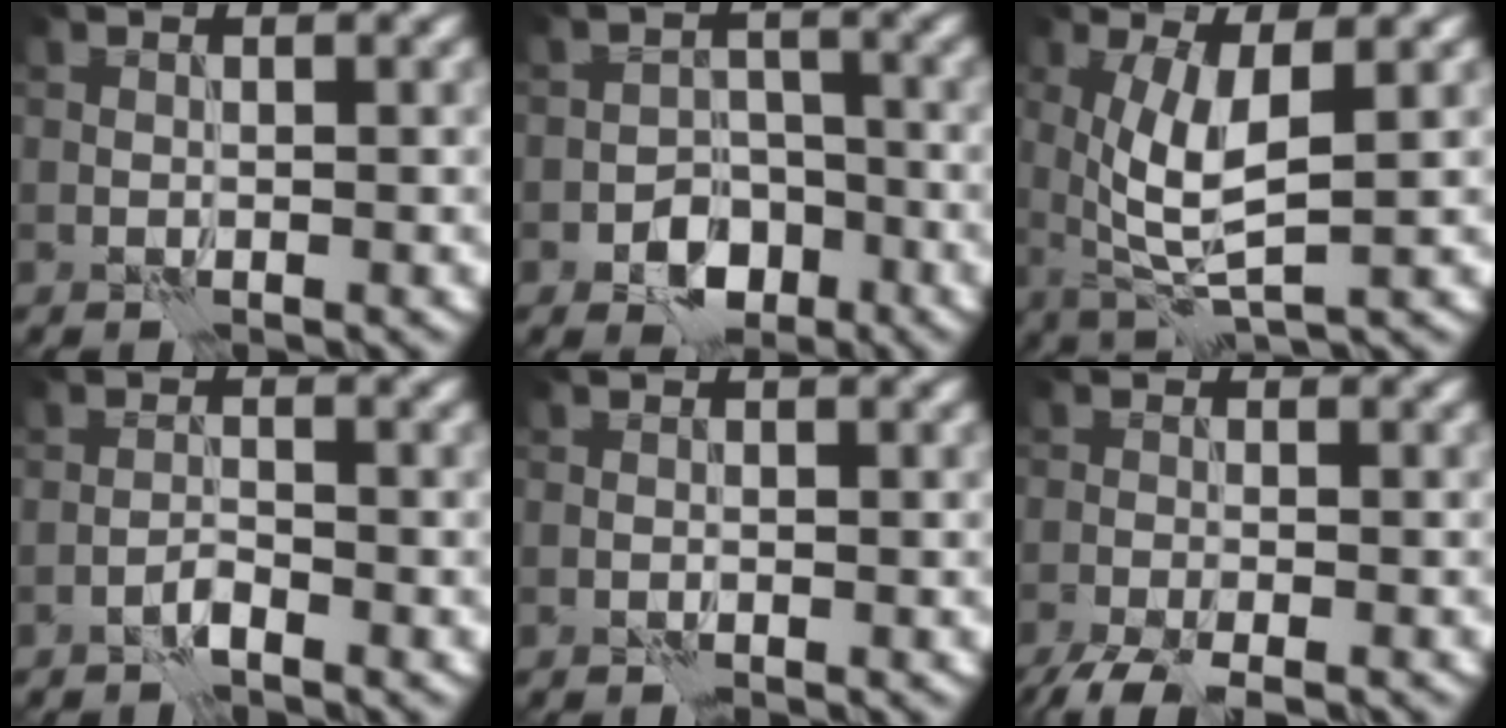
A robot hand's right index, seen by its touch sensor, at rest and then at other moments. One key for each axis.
{"total": 4.2, "fx": -2.2, "fy": 2.8, "fz": 2.1, "tx": -0.024, "ty": -0.001, "tz": -0.042}
{"total": 5.3, "fx": 0.9, "fy": 1.5, "fz": 5.0, "tx": -0.109, "ty": -0.010, "tz": 0.021}
{"total": 1.1, "fx": -0.9, "fy": 0.1, "fz": 0.6, "tx": -0.013, "ty": 0.006, "tz": -0.022}
{"total": 0.0}
{"total": 4.3, "fx": -3.4, "fy": 0.7, "fz": 2.5, "tx": -0.044, "ty": -0.011, "tz": -0.068}